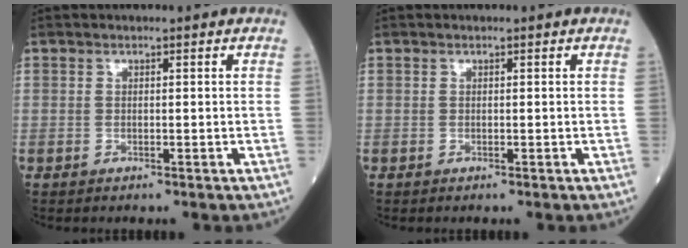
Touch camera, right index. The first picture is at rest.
{"total": 0.0}